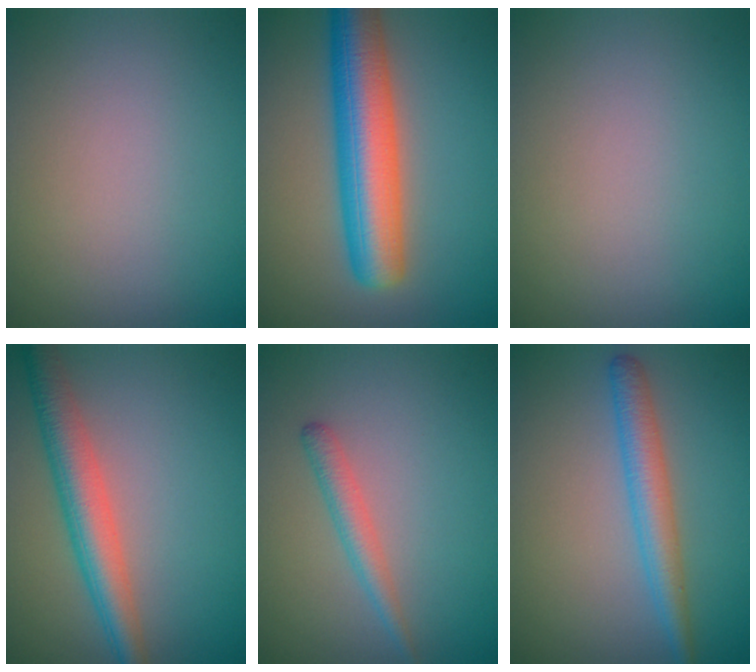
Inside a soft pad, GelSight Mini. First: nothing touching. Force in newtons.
{"total": 8.4, "press": 8.3, "slide": 0.3}
{"total": 0.0}
{"total": 5.1, "press": 5.1, "slide": 0.1}
{"total": 2.0, "press": 2.0, "slide": 0.1}
{"total": 3.4, "press": 3.4, "slide": 0.0}